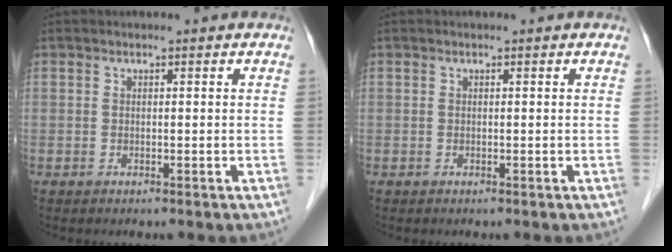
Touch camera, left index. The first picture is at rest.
{"total": 0.0}